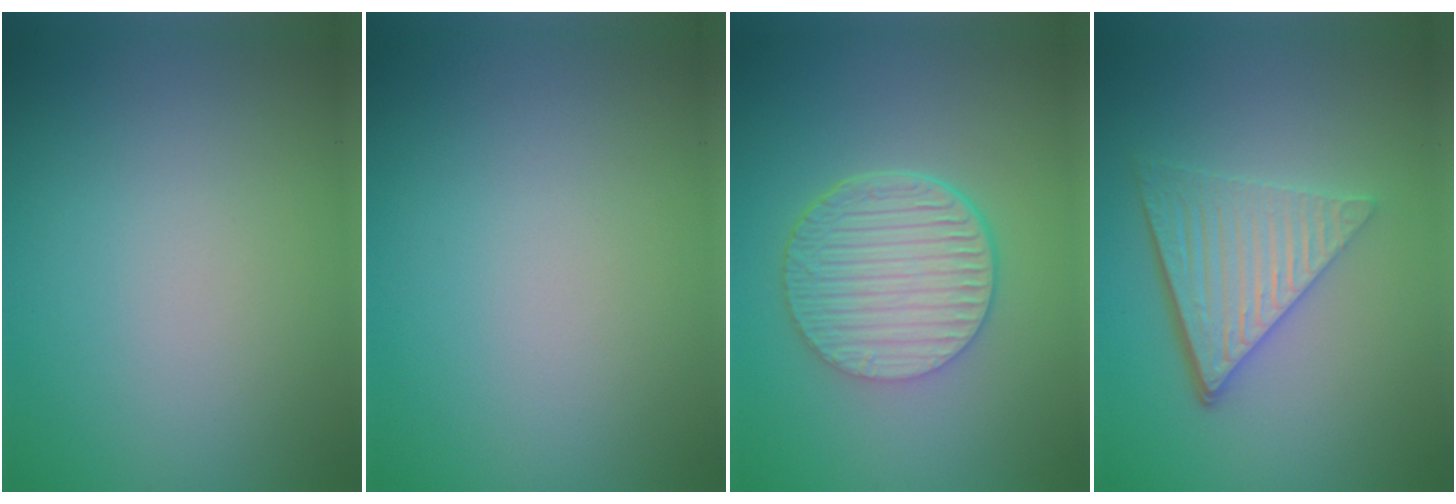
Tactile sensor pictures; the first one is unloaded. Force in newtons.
{"total": 0.0}
{"total": 6.7, "press": 4.6, "slide": 4.8}
{"total": 6.0, "press": 4.2, "slide": 4.3}